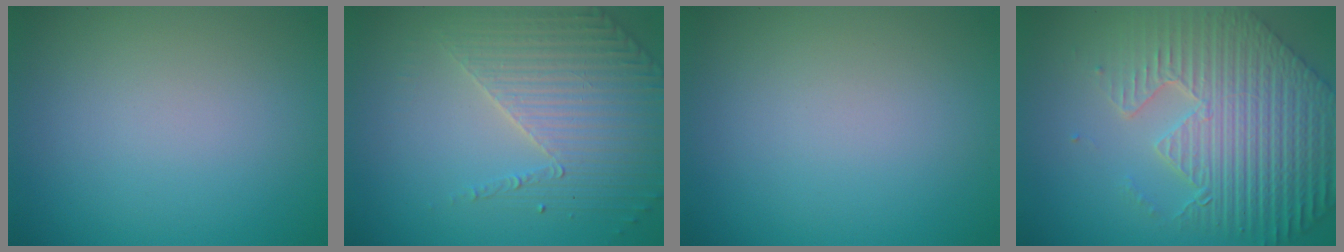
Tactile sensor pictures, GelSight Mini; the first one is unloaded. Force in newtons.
{"total": 4.0, "press": 3.6, "slide": 1.9}
{"total": 0.0}
{"total": 9.3, "press": 6.6, "slide": 6.5}